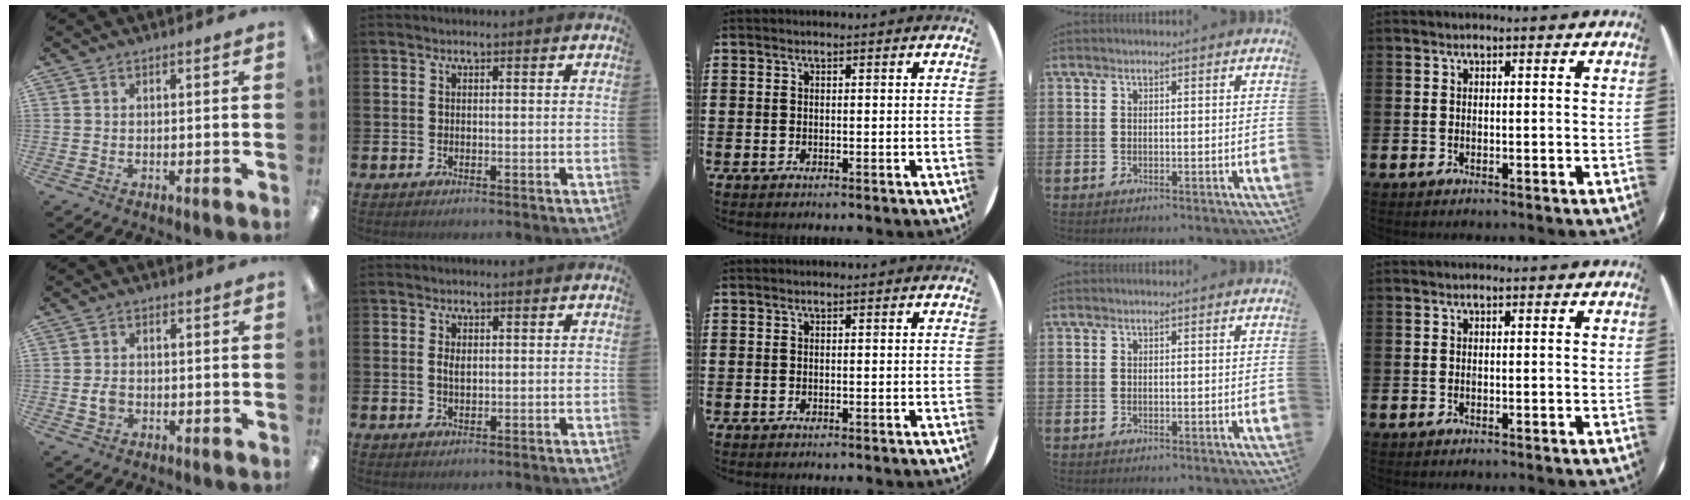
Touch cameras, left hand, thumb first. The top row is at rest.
{"thumb": {"total": 3.0, "force": [-0.6, 2.2, 1.9], "torque": [-0.033, 0.005, -0.010]}, "index": {"total": 1.7, "force": [0.4, 1.0, 1.4], "torque": [-0.017, 0.002, 0.003]}}